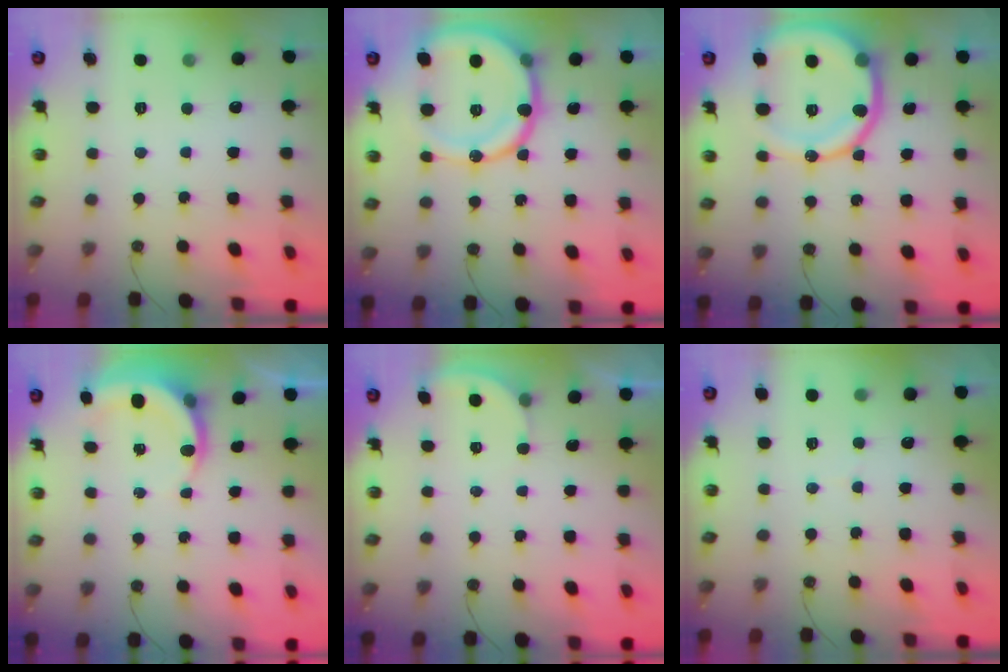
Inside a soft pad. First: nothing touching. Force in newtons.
{"total": 20.6, "press": 20.2, "slide": 3.9}
{"total": 17.9, "press": 17.8, "slide": 2.1}
{"total": 4.6, "press": 4.6, "slide": 0.4}
{"total": 1.4, "press": 1.3, "slide": 0.5}
{"total": 2.8, "press": 2.6, "slide": 1.0}